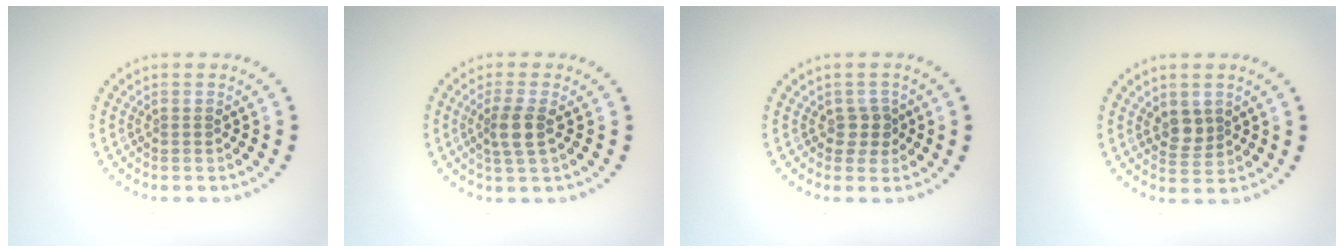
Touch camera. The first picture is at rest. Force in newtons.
{"total": 2.5, "press": 2.0, "slide": 1.4}
{"total": 1.7, "press": 1.4, "slide": 1.0}
{"total": 2.0, "press": 1.8, "slide": 0.9}